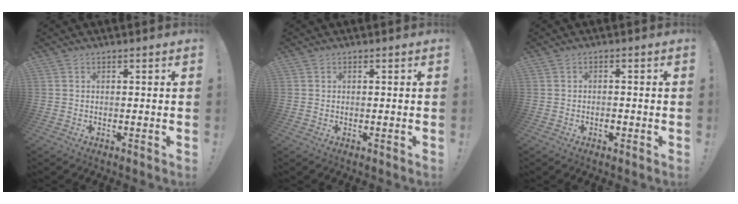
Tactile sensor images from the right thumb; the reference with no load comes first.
{"total": 0.5, "force": [0.5, 0.2, -0.2], "torque": [0.002, 0.002, 0.008]}
{"total": 1.4, "force": [-1.0, 0.8, 0.7], "torque": [-0.014, 0.003, -0.017]}